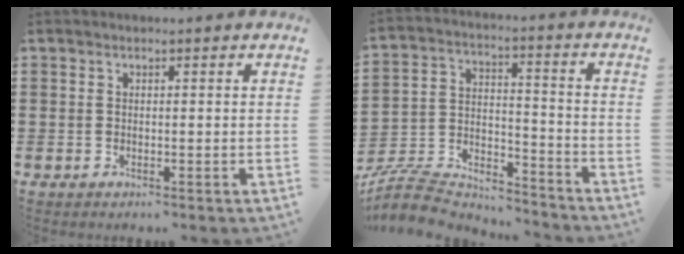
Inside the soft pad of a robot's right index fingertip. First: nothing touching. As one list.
[{"total": 8.2, "force": [-7.8, 2.0, 1.6], "torque": [-0.050, 0.006, -0.159]}]